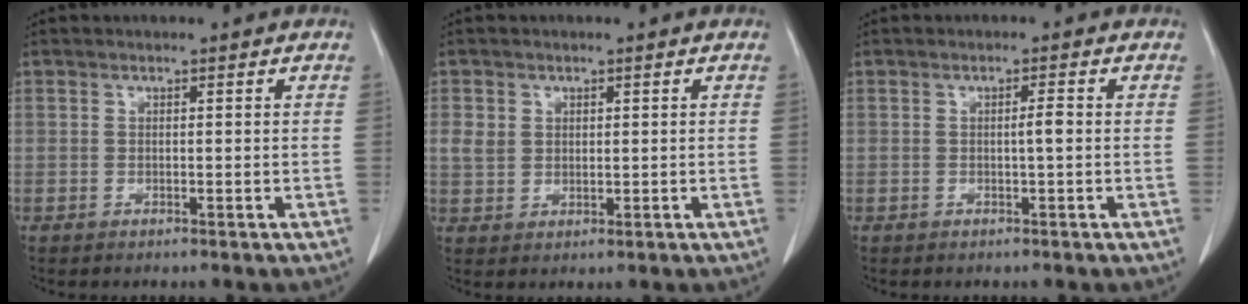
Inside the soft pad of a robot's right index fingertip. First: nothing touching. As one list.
[{"total": 3.1, "force": [0.9, 2.6, 1.3], "torque": [-0.022, 0.005, 0.023]}, {"total": 1.3, "force": [-0.1, 0.0, 1.3], "torque": [-0.019, 0.003, 0.000]}]